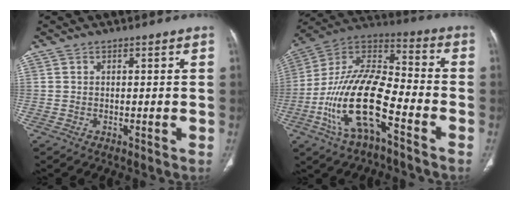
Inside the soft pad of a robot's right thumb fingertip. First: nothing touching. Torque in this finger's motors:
{"motor_torque": [2.74, 2.27, 2.14, -0.63, 0.60]}